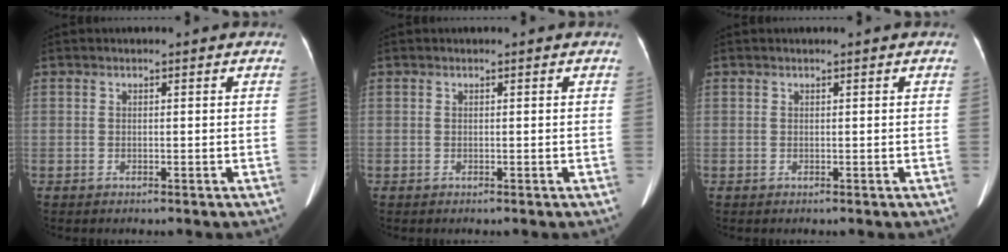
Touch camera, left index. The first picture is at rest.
{"total": 0.0}
{"total": 0.0}